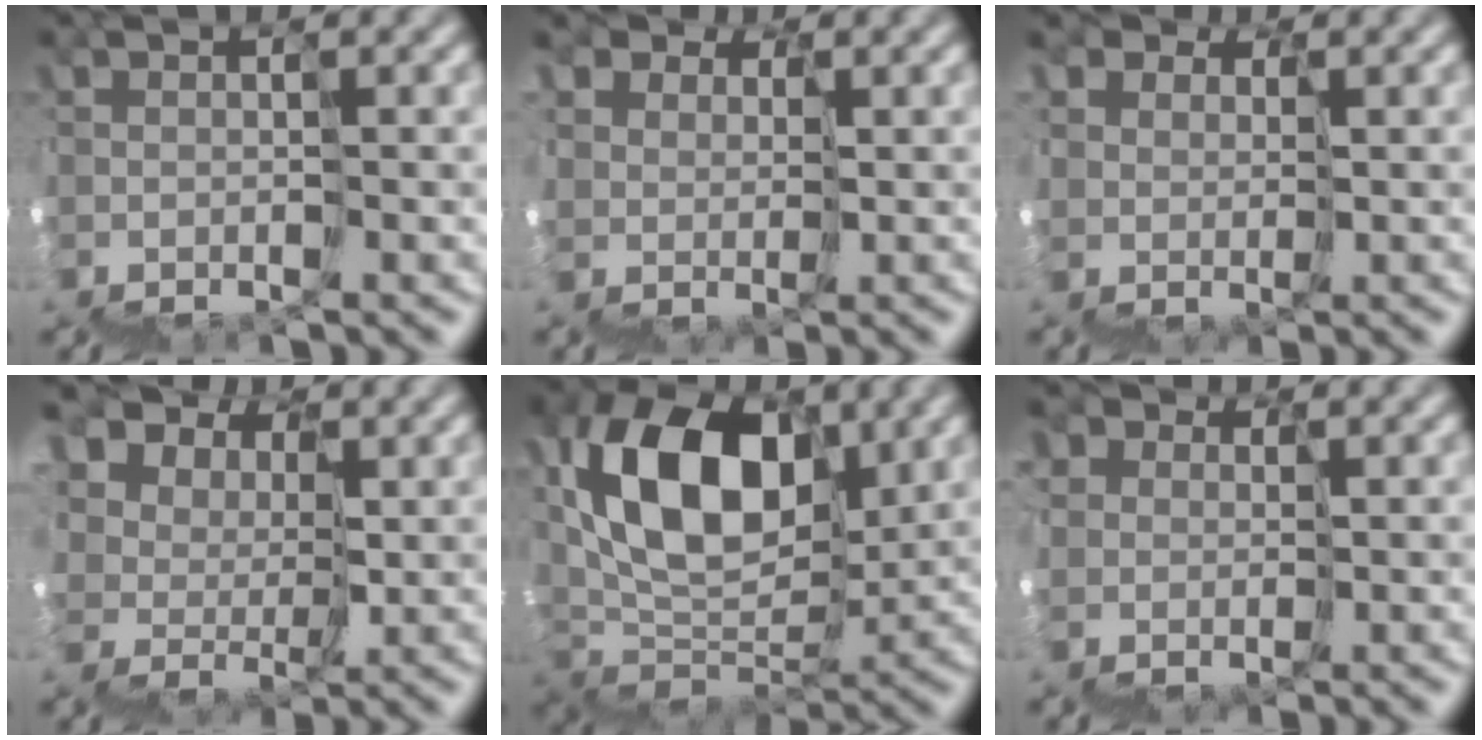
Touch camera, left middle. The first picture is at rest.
{"total": 6.8, "force": [5.3, 4.3, -0.2], "torque": [-0.005, 0.042, 0.065]}
{"total": 5.6, "force": [4.2, 3.7, -0.1], "torque": [0.001, 0.034, 0.061]}
{"total": 8.4, "force": [6.6, 4.9, 1.8], "torque": [-0.037, 0.069, 0.084]}
{"total": 6.8, "force": [5.8, 2.9, 2.1], "torque": [-0.041, 0.042, 0.087]}
{"total": 4.9, "force": [2.8, 4.0, 0.1], "torque": [0.001, 0.028, 0.035]}